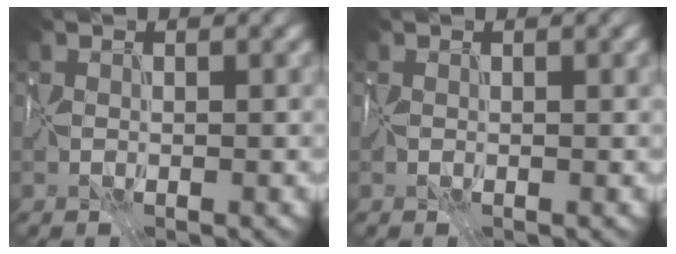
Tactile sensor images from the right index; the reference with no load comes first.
{"total": 1.4, "force": [0.3, 0.4, 1.2], "torque": [-0.025, -0.002, 0.006]}